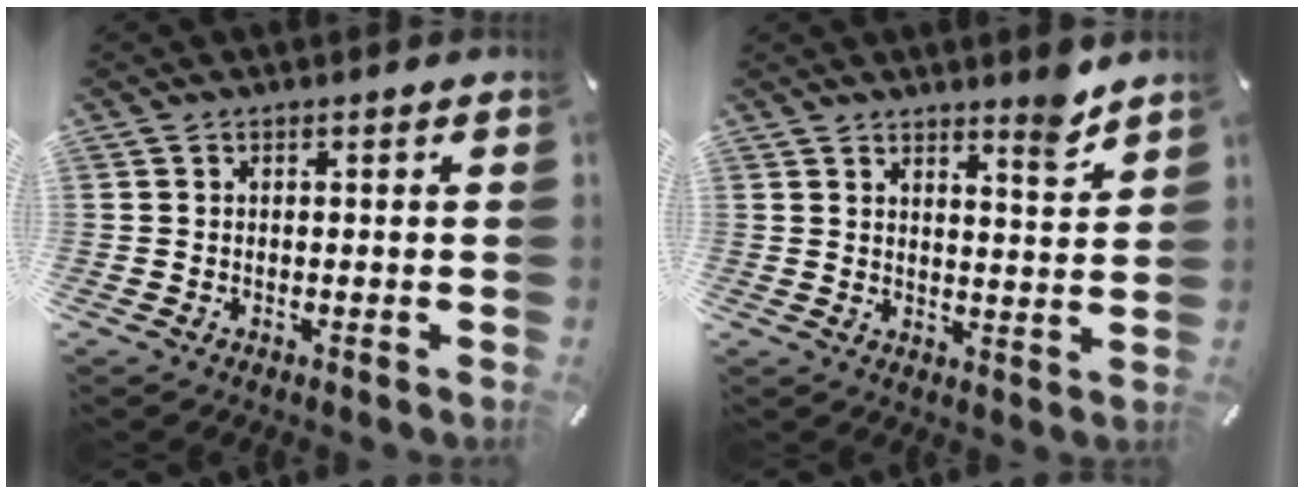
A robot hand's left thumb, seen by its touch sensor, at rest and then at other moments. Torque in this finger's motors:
{"motor_torque": [0.14, -0.49, 0.02, 0.01, -0.01]}